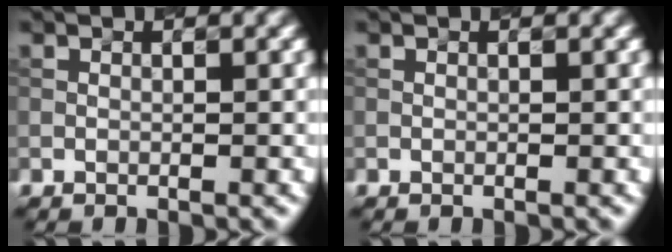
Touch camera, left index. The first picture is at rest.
{"total": 0.0}